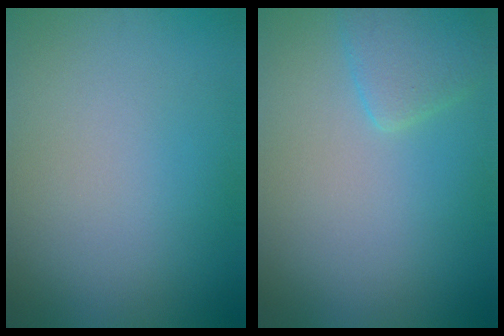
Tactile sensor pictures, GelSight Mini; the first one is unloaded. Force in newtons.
{"total": 2.6, "press": 2.6, "slide": 0.2}